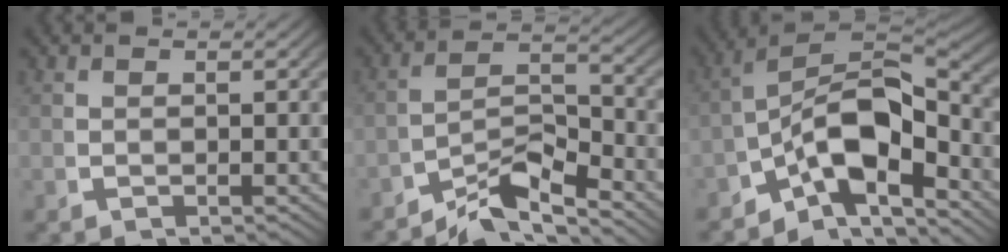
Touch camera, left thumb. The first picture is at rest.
{"total": 6.8, "force": [-3.4, 3.5, 4.8], "torque": [-0.079, -0.023, -0.054]}
{"total": 12.6, "force": [-2.9, 7.3, 9.8], "torque": [-0.165, -0.036, -0.031]}